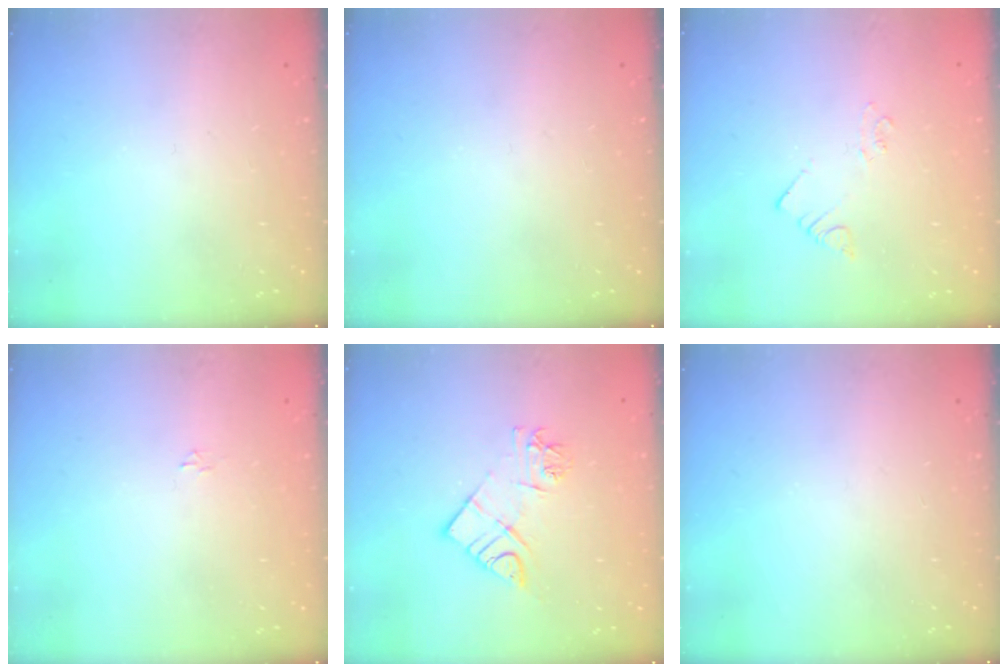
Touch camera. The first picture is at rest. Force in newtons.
{"total": 0.0}
{"total": 1.9, "press": 1.9, "slide": 0.1}
{"total": 1.8, "press": 1.8, "slide": 0.2}
{"total": 9.8, "press": 9.7, "slide": 0.8}
{"total": 0.0}